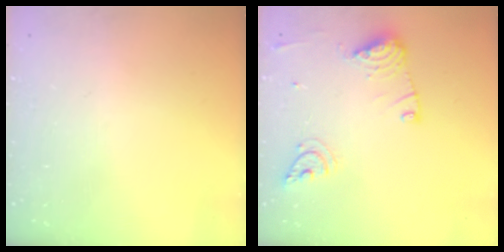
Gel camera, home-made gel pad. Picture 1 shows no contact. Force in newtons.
{"total": 12.6, "press": 12.5, "slide": 1.2}